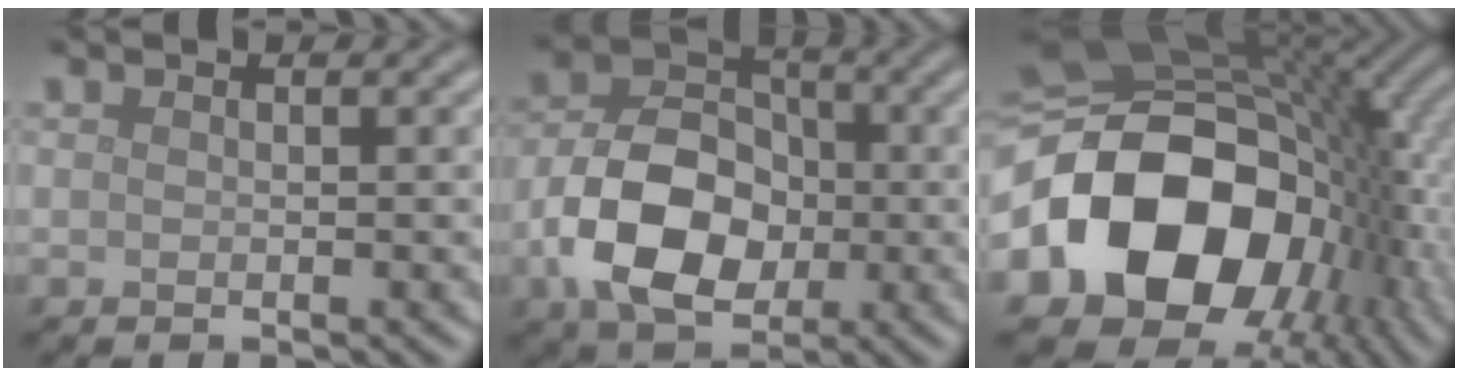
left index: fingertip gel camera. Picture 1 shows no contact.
{"total": 8.4, "force": [-2.0, 5.9, 5.7], "torque": [-0.106, 0.003, -0.044]}
{"total": 19.0, "force": [-3.6, 14.2, 12.1], "torque": [-0.222, -0.025, -0.054]}